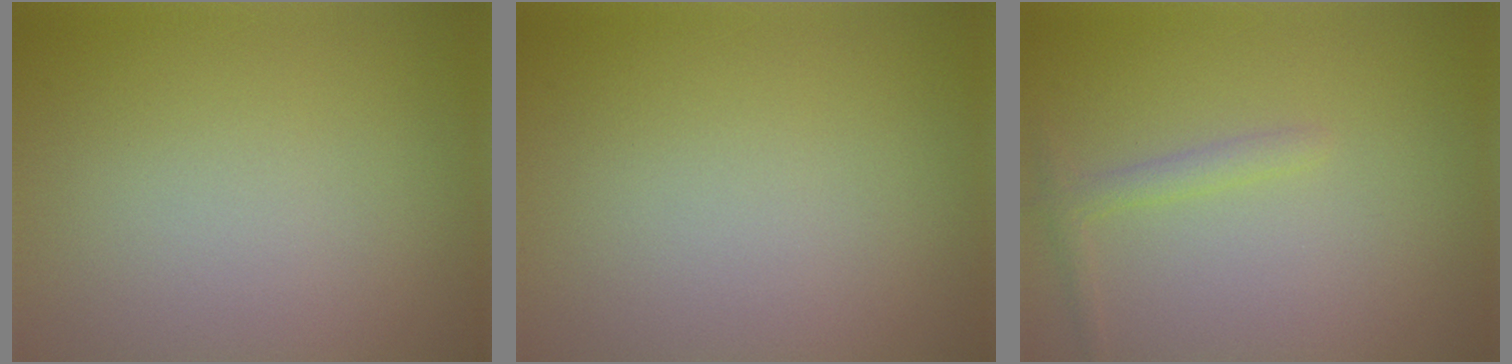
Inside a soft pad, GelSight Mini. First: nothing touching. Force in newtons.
{"total": 0.0}
{"total": 1.3, "press": 1.3, "slide": 0.1}